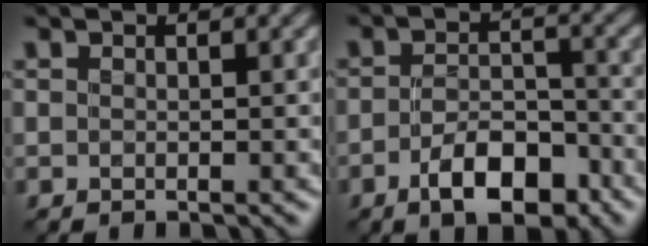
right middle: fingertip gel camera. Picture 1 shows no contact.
{"total": 5.3, "force": [-2.9, 2.4, 3.8], "torque": [-0.063, 0.003, -0.051]}